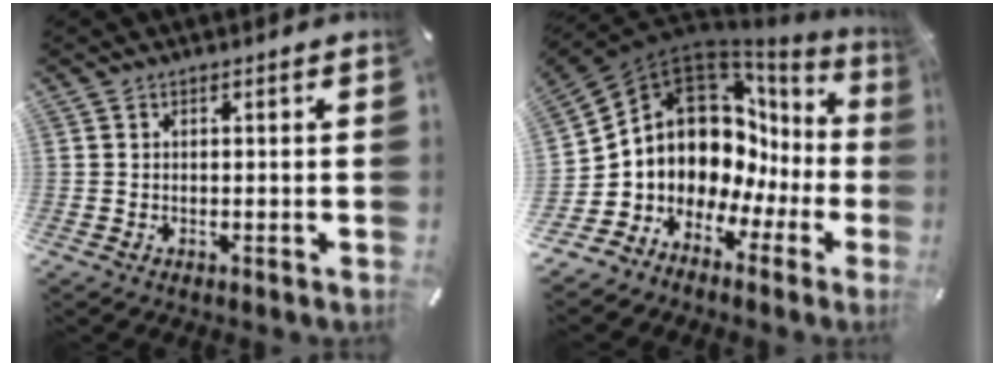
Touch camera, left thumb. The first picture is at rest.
{"total": 11.3, "force": [3.9, 9.3, 5.1], "torque": [-0.103, -0.080, 0.078]}